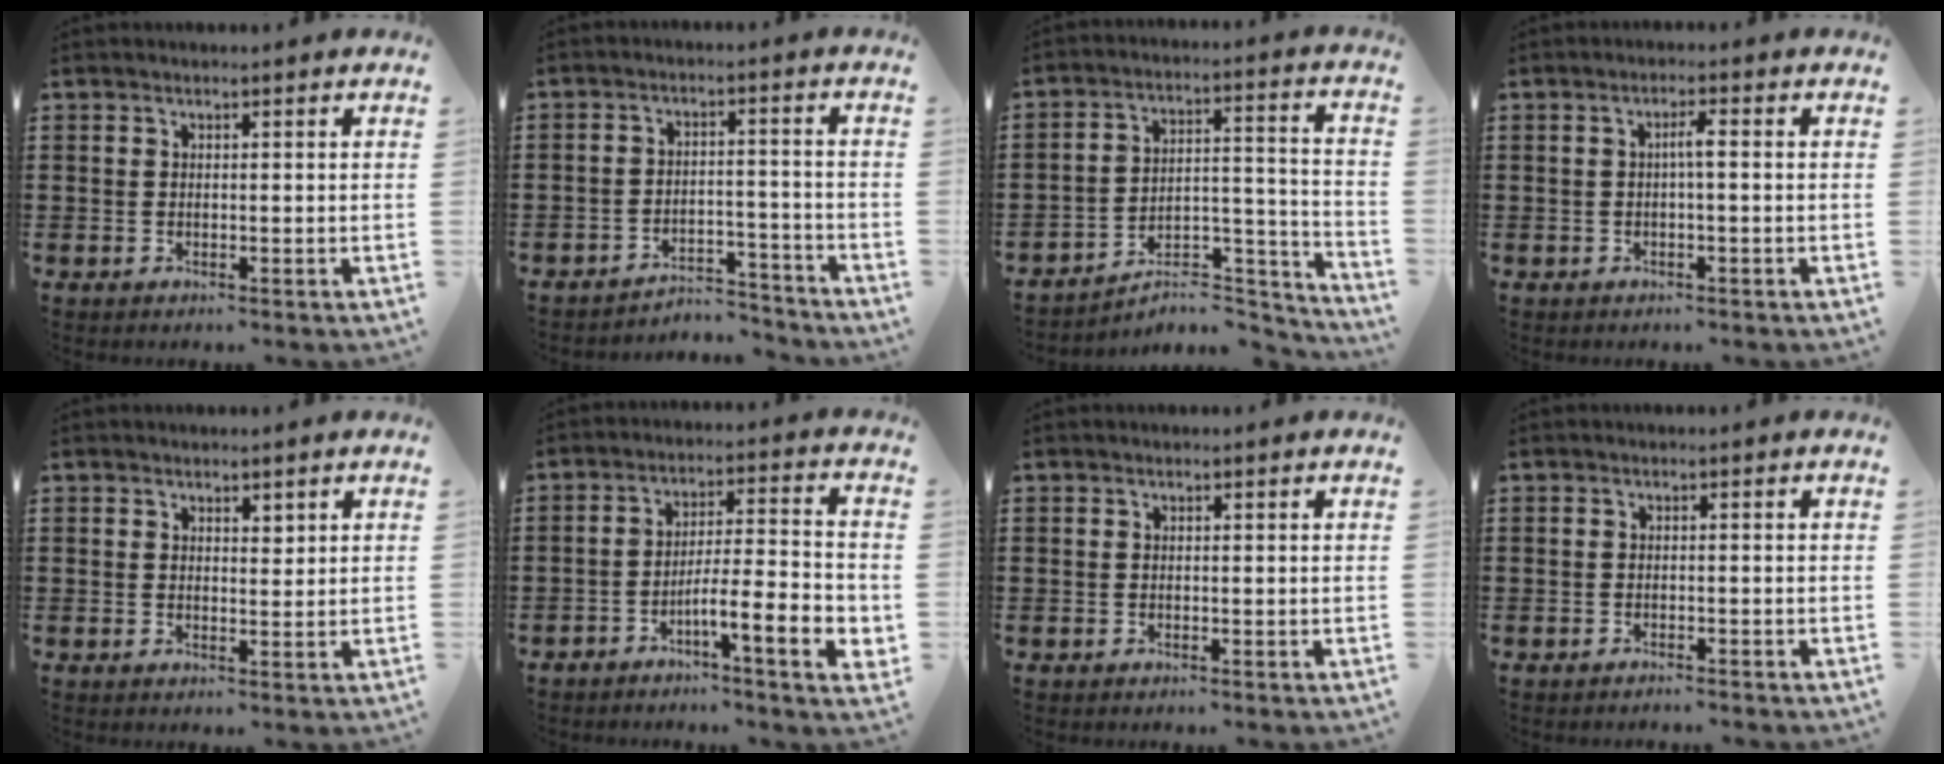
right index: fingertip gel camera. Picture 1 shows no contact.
{"total": 4.3, "force": [-4.2, 0.7, 1.0], "torque": [-0.027, 0.005, -0.089]}
{"total": 5.7, "force": [-5.1, 1.4, 2.2], "torque": [-0.034, -0.001, -0.102]}
{"total": 2.1, "force": [-0.2, 0.2, 2.1], "torque": [-0.041, 0.003, -0.007]}
{"total": 1.6, "force": [1.3, 0.8, 0.4], "torque": [-0.002, 0.002, 0.023]}
{"total": 7.8, "force": [-4.0, 1.0, 6.7], "torque": [-0.119, -0.008, -0.073]}
{"total": 0.0}
{"total": 0.8, "force": [-0.8, 0.0, 0.1], "torque": [-0.005, -0.001, -0.017]}